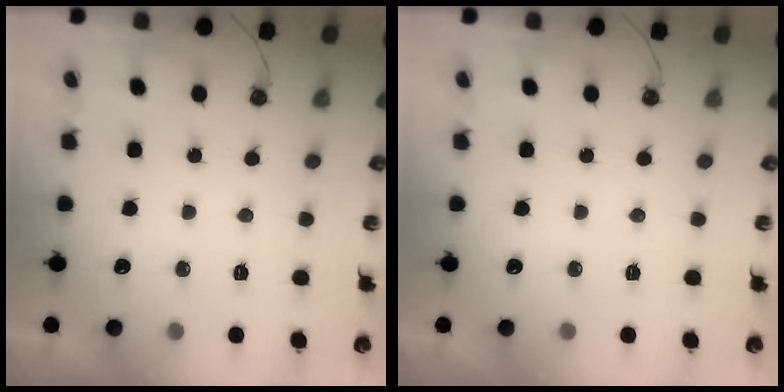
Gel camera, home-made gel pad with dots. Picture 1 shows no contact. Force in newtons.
{"total": 0.0}